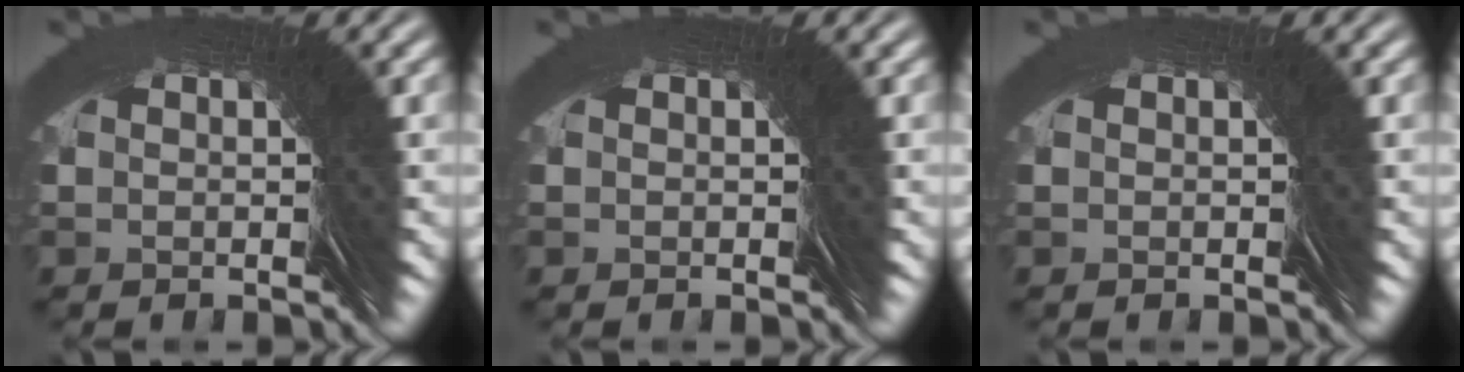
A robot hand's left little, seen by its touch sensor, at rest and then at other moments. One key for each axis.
{"total": 0.0}
{"total": 0.0}